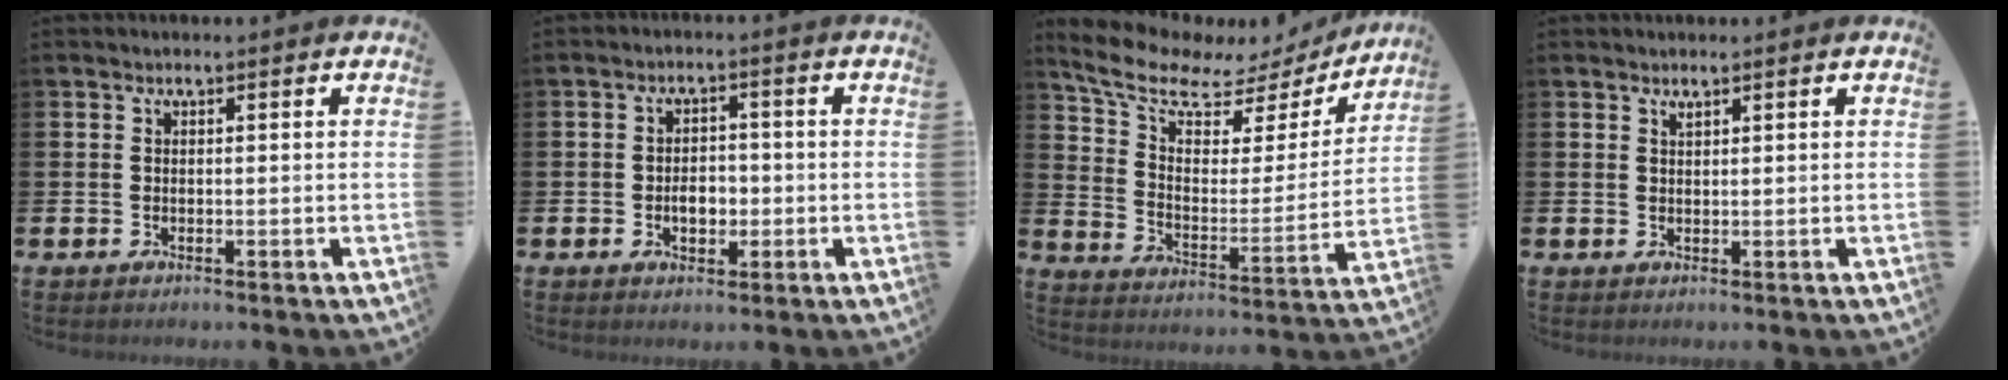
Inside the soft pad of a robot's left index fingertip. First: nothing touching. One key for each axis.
{"total": 3.3, "fx": -0.8, "fy": 2.3, "fz": 2.2, "tx": -0.028, "ty": -0.003, "tz": -0.022}
{"total": 9.1, "fx": 7.3, "fy": 3.9, "fz": 3.7, "tx": -0.117, "ty": -0.043, "tz": 0.124}
{"total": 1.0, "fx": 0.9, "fy": 0.2, "fz": 0.2, "tx": 0.004, "ty": -0.003, "tz": 0.015}